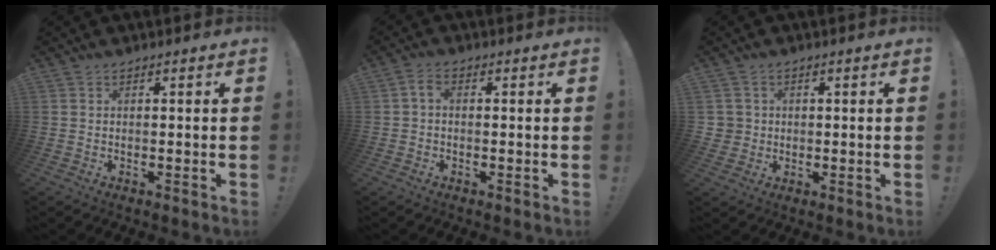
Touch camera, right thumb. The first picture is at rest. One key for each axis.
{"total": 2.2, "fx": -0.4, "fy": 1.2, "fz": 1.8, "tx": -0.040, "ty": 0.010, "tz": -0.005}
{"total": 3.1, "fx": 0.4, "fy": 3.0, "fz": 0.6, "tx": -0.010, "ty": 0.004, "tz": 0.009}